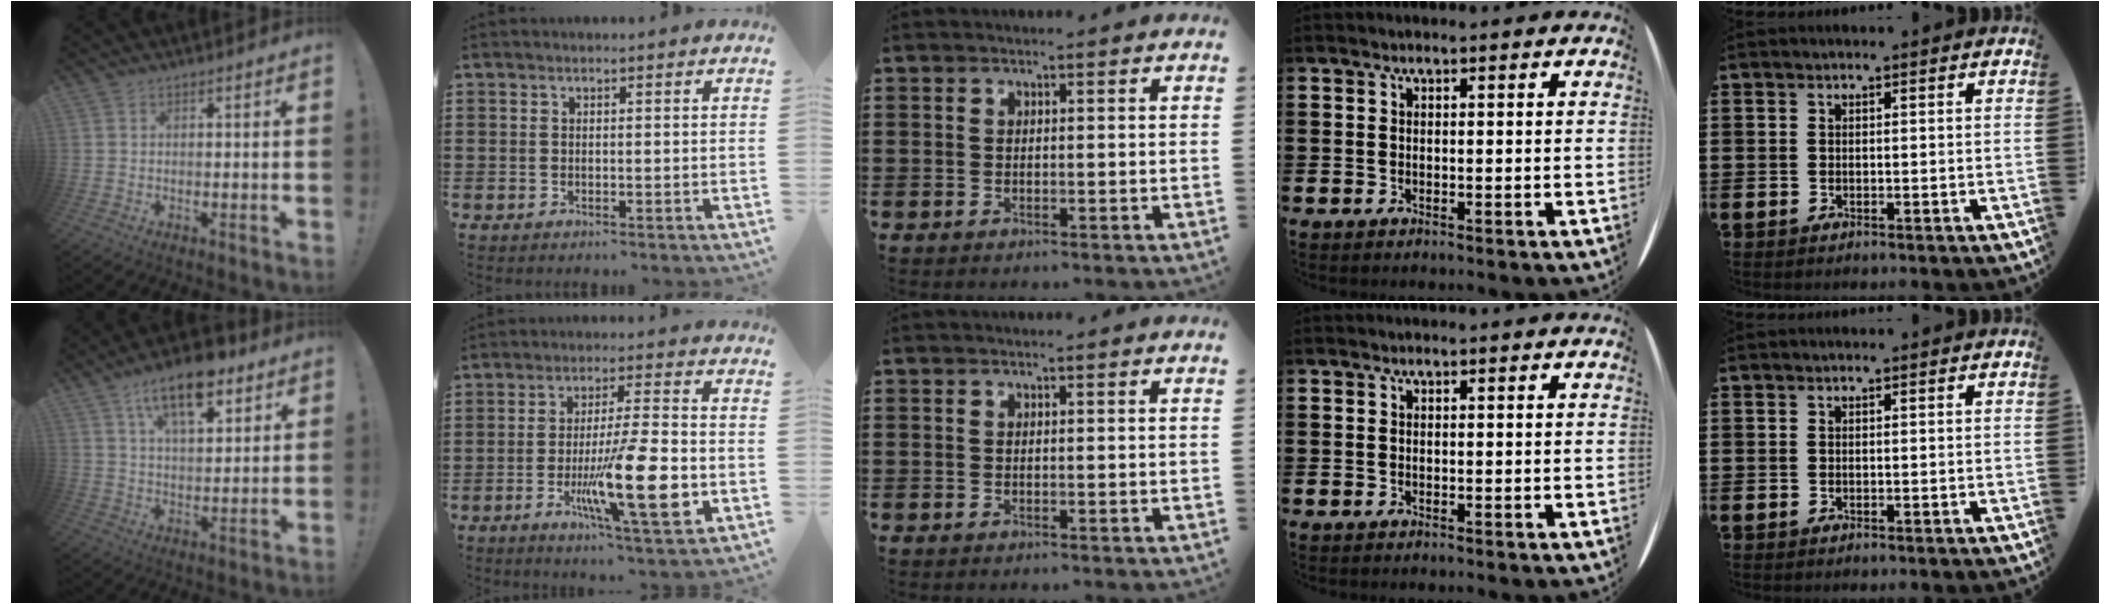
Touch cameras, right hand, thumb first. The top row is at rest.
{"thumb": {"total": 14.8, "force": [8.9, 6.3, 9.9], "torque": [-0.158, -0.037, 0.154]}, "index": {"total": 15.0, "force": [-4.1, 2.8, 14.1], "torque": [-0.250, -0.013, -0.067]}}